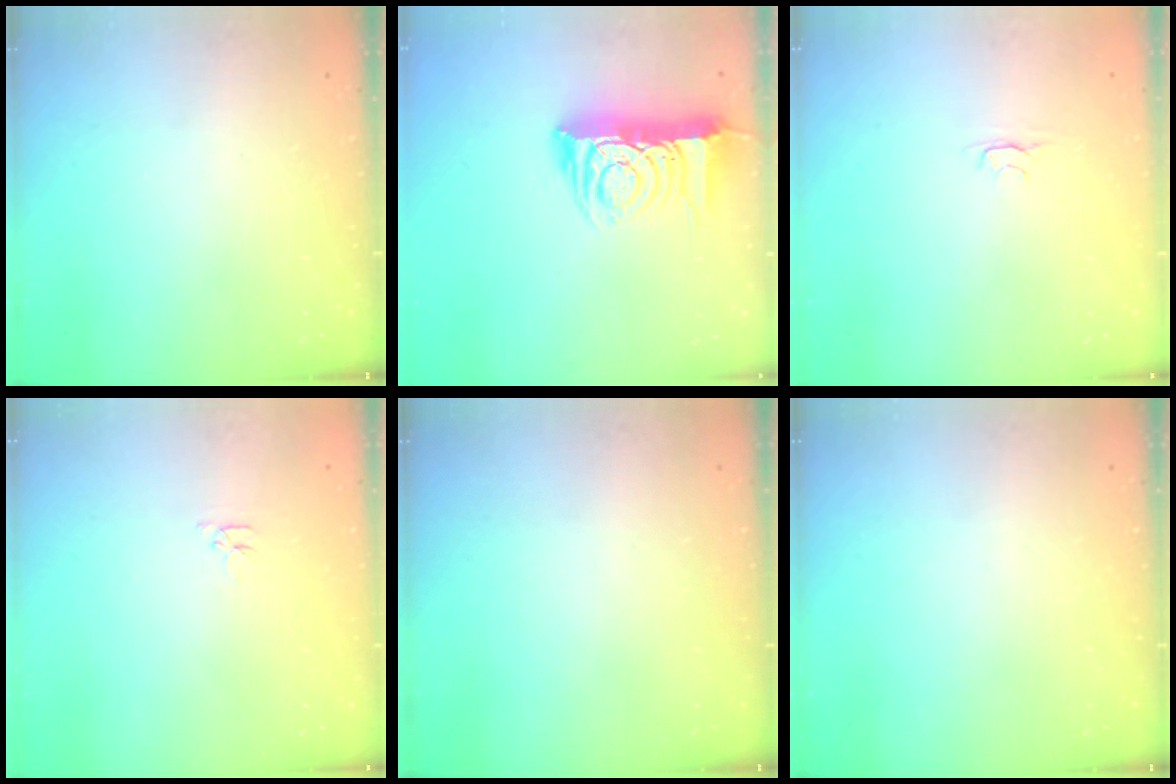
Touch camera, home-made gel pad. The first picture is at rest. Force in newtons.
{"total": 11.7, "press": 11.6, "slide": 1.0}
{"total": 2.4, "press": 2.3, "slide": 0.5}
{"total": 2.8, "press": 2.7, "slide": 0.4}
{"total": 0.0}
{"total": 0.0}